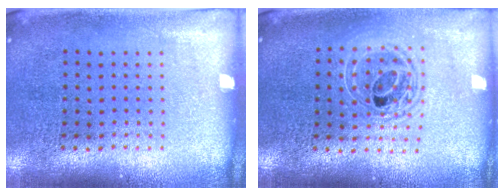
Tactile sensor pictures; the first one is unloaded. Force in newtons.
{"total": 1.7, "press": 1.4, "slide": 0.9}